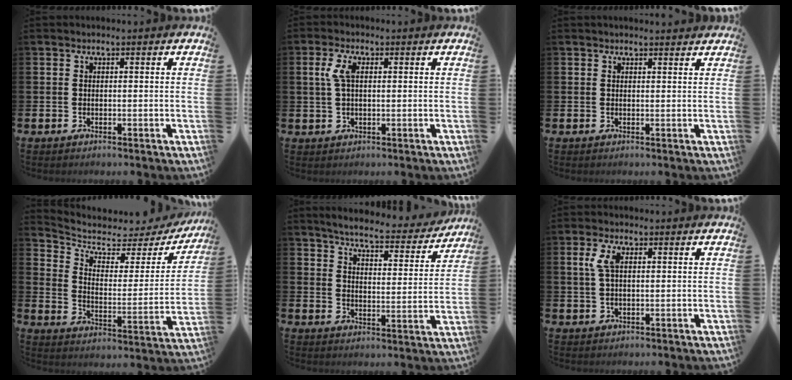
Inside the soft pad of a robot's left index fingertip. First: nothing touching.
{"total": 4.2, "force": [1.2, 1.8, 3.6], "torque": [-0.086, 0.008, 0.017]}
{"total": 1.1, "force": [1.1, 0.1, 0.1], "torque": [0.006, -0.004, 0.019]}
{"total": 4.7, "force": [3.9, 2.1, 1.5], "torque": [-0.061, -0.035, 0.057]}
{"total": 5.7, "force": [5.4, 0.7, 1.8], "torque": [-0.054, -0.036, 0.087]}
{"total": 4.1, "force": [1.4, 1.7, 3.4], "torque": [-0.075, 0.009, 0.023]}